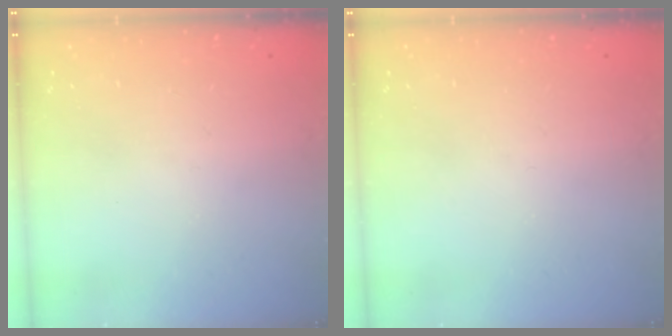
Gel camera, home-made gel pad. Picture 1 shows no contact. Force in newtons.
{"total": 0.0}